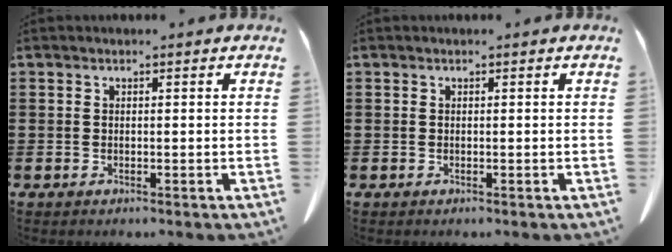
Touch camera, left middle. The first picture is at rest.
{"total": 0.0}